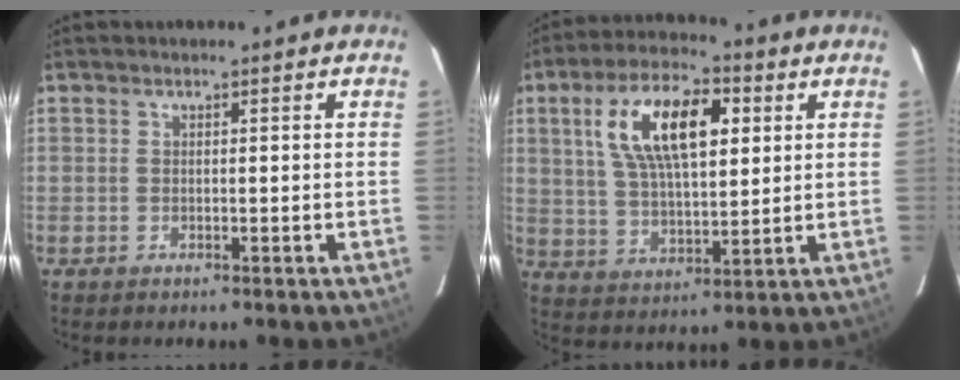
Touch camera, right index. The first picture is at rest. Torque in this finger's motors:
{"motor_torque": [1.28, 0.86, 0.89, 0.19]}